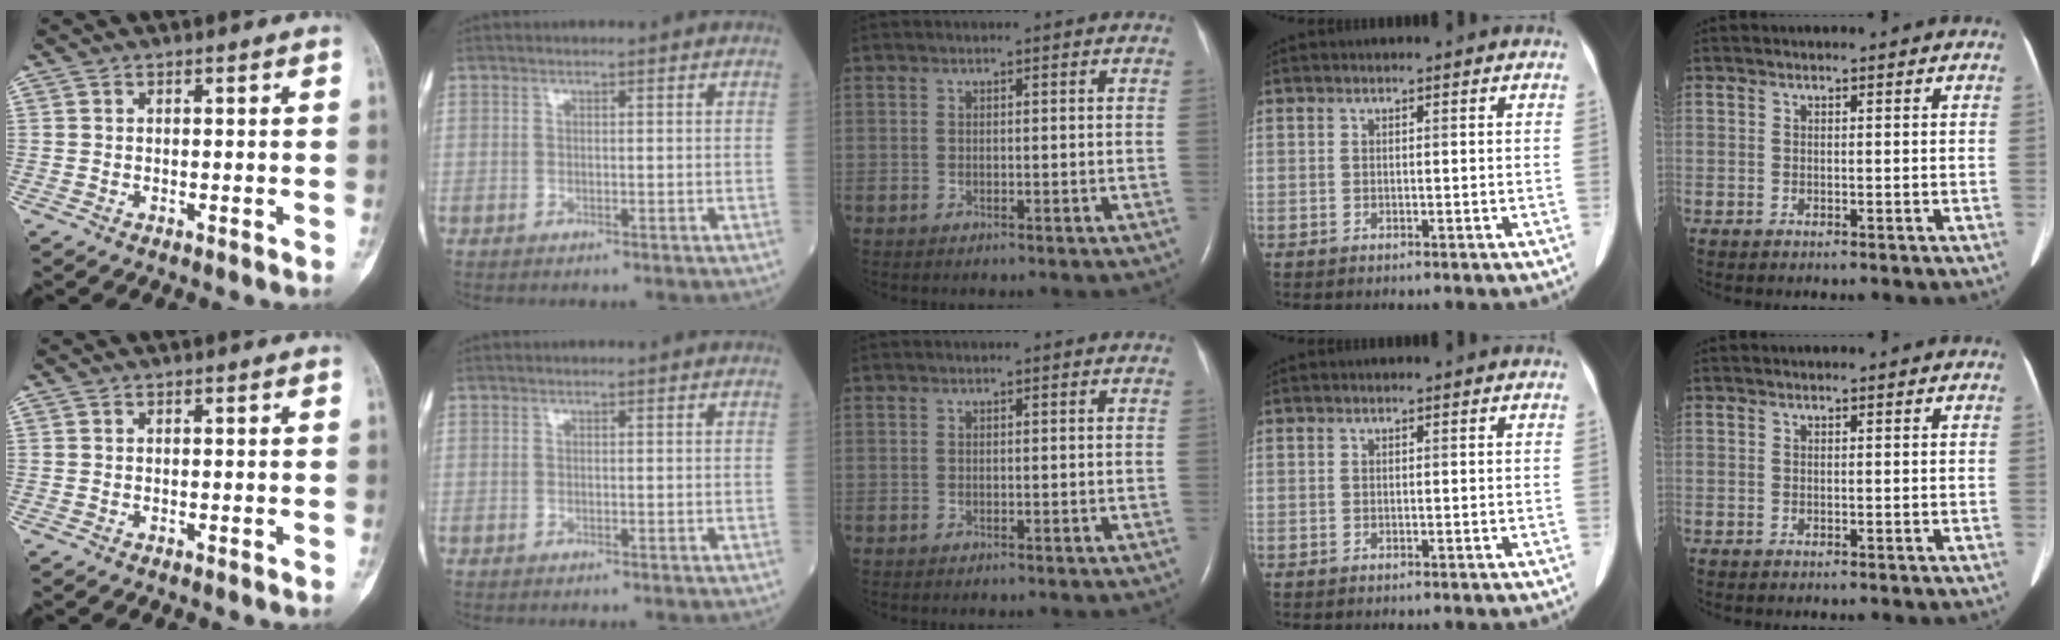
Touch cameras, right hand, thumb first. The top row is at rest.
{}